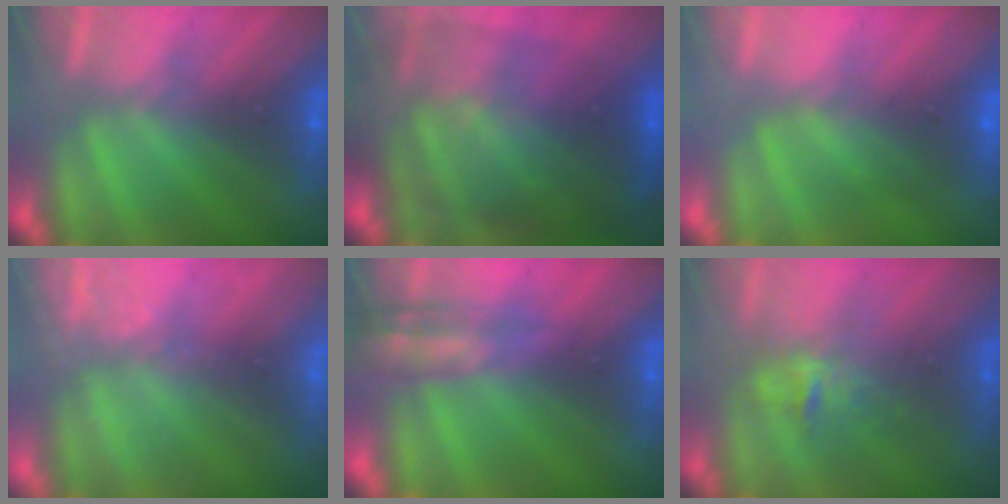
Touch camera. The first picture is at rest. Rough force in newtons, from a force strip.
{"total": 7.6}
{"total": 2.6}
{"total": 2.6}
{"total": 2.8}
{"total": 2.8}